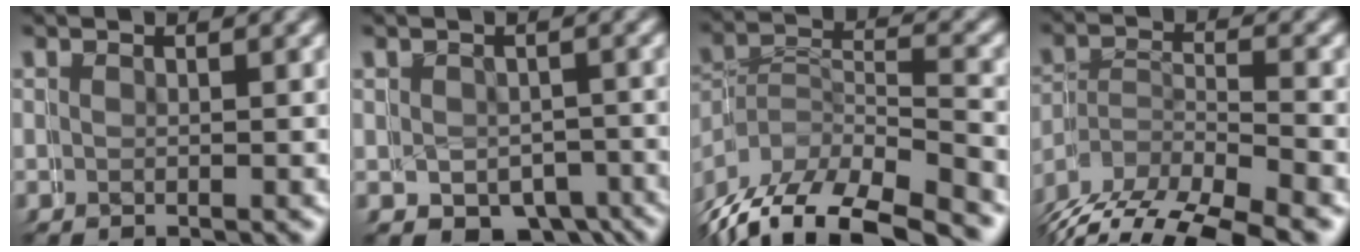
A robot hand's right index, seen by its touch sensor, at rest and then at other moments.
{"total": 5.2, "force": [-3.2, 4.0, 0.9], "torque": [-0.005, -0.020, -0.046]}
{"total": 7.4, "force": [-4.6, 5.0, 2.9], "torque": [-0.076, -0.024, -0.066]}
{"total": 6.4, "force": [-3.9, 4.1, 3.1], "torque": [-0.058, -0.017, -0.062]}